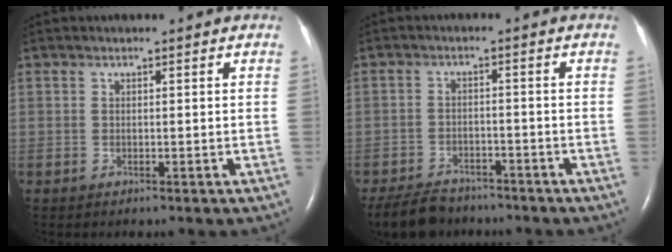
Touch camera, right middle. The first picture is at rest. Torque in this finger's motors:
{"motor_torque": [0.37, -0.41, 0.03, 0.01]}